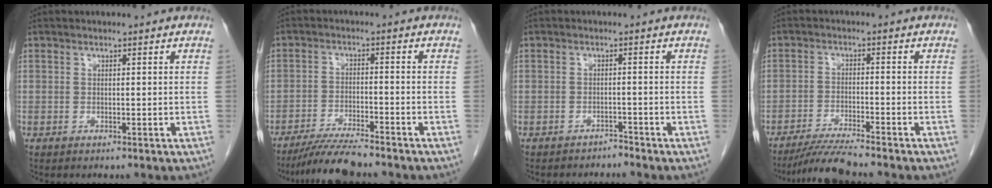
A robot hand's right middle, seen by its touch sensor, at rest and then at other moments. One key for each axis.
{"total": 6.7, "fx": -6.0, "fy": -0.1, "fz": 3.0, "tx": -0.051, "ty": -0.022, "tz": -0.109}
{"total": 1.8, "fx": -1.7, "fy": 0.1, "fz": -0.5, "tx": 0.013, "ty": -0.005, "tz": -0.024}
{"total": 5.5, "fx": -5.0, "fy": -1.1, "fz": 2.1, "tx": -0.039, "ty": -0.023, "tz": -0.095}